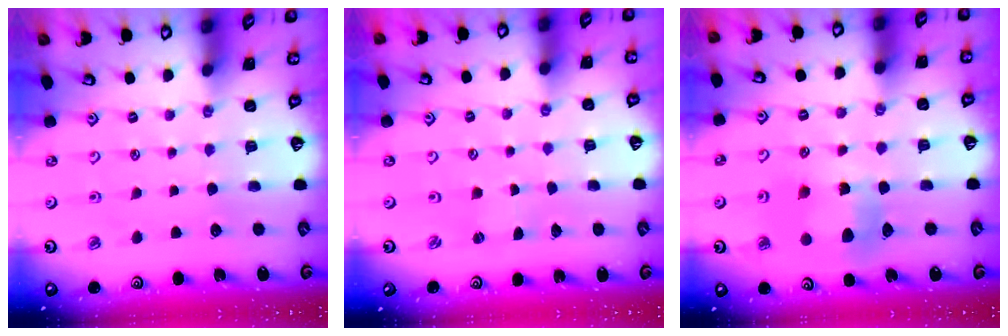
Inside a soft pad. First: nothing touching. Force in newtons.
{"total": 0.7, "press": 0.7, "slide": 0.1}
{"total": 6.7, "press": 6.6, "slide": 0.8}